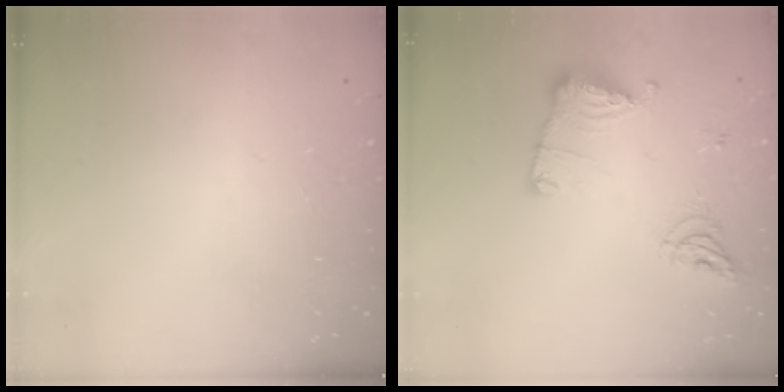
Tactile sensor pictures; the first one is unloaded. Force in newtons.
{"total": 13.2, "press": 13.2, "slide": 1.2}